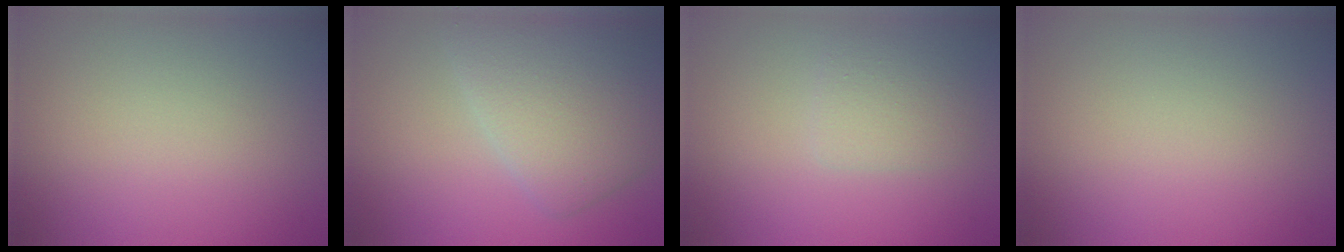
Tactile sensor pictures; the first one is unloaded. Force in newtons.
{"total": 5.8, "press": 5.8, "slide": 0.2}
{"total": 1.9, "press": 1.9, "slide": 0.0}
{"total": 0.0}